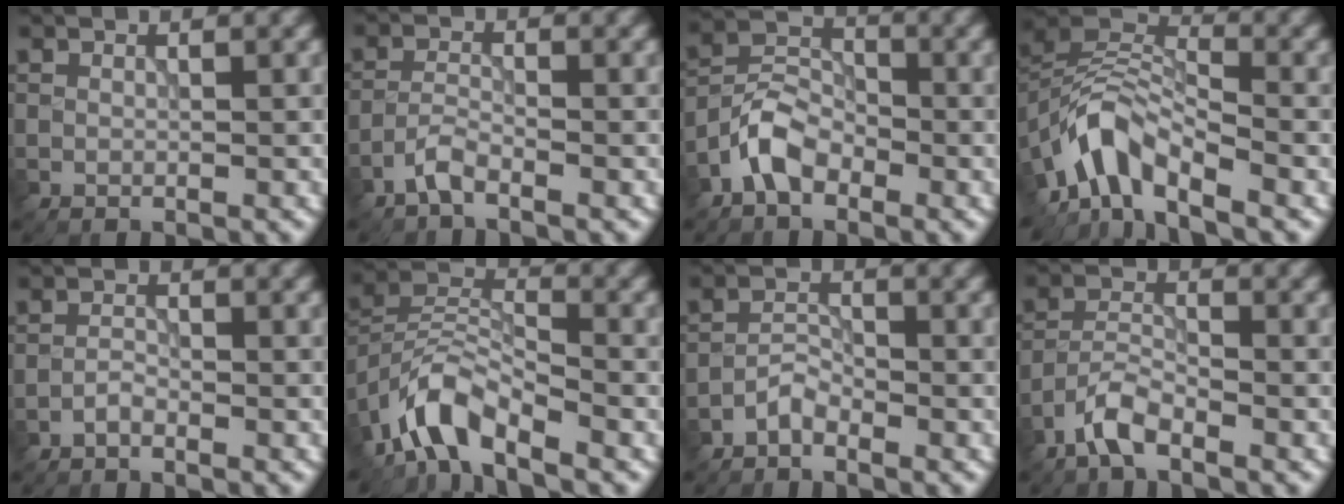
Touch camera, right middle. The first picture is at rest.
{"total": 2.0, "force": [-1.6, 0.4, 1.2], "torque": [-0.028, 0.003, -0.041]}
{"total": 4.0, "force": [-2.4, 2.3, 2.1], "torque": [-0.039, 0.011, -0.058]}
{"total": 5.8, "force": [-4.3, 2.3, 3.2], "torque": [-0.050, 0.004, -0.094]}
{"total": 0.9, "force": [-0.8, 0.2, 0.5], "torque": [-0.009, 0.002, -0.018]}
{"total": 5.9, "force": [-4.5, 2.0, 3.3], "torque": [-0.055, 0.006, -0.097]}
{"total": 1.7, "force": [-1.5, 0.6, 0.7], "torque": [-0.011, 0.008, -0.033]}
{"total": 3.2, "force": [-2.4, 0.9, 1.9], "torque": [-0.039, 0.007, -0.056]}